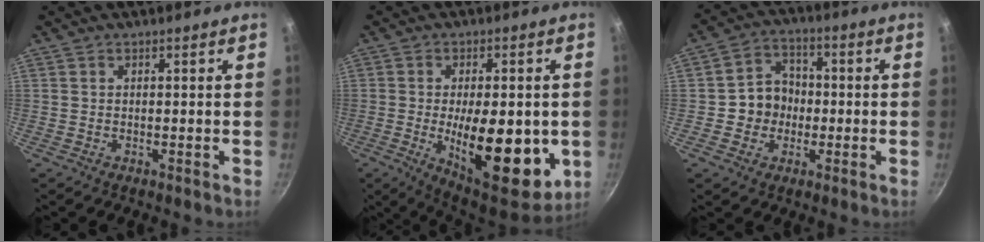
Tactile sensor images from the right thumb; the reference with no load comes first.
{"total": 19.6, "force": [-3.3, 8.3, 17.4], "torque": [-0.223, -0.013, -0.037]}
{"total": 7.9, "force": [-1.0, 7.1, 3.3], "torque": [-0.010, 0.019, -0.028]}